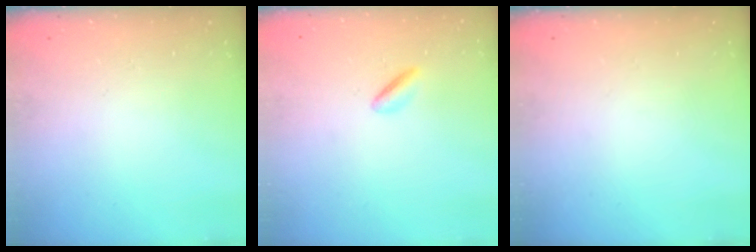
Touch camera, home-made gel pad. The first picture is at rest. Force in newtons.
{"total": 1.6, "press": 1.3, "slide": 0.8}
{"total": 0.0}